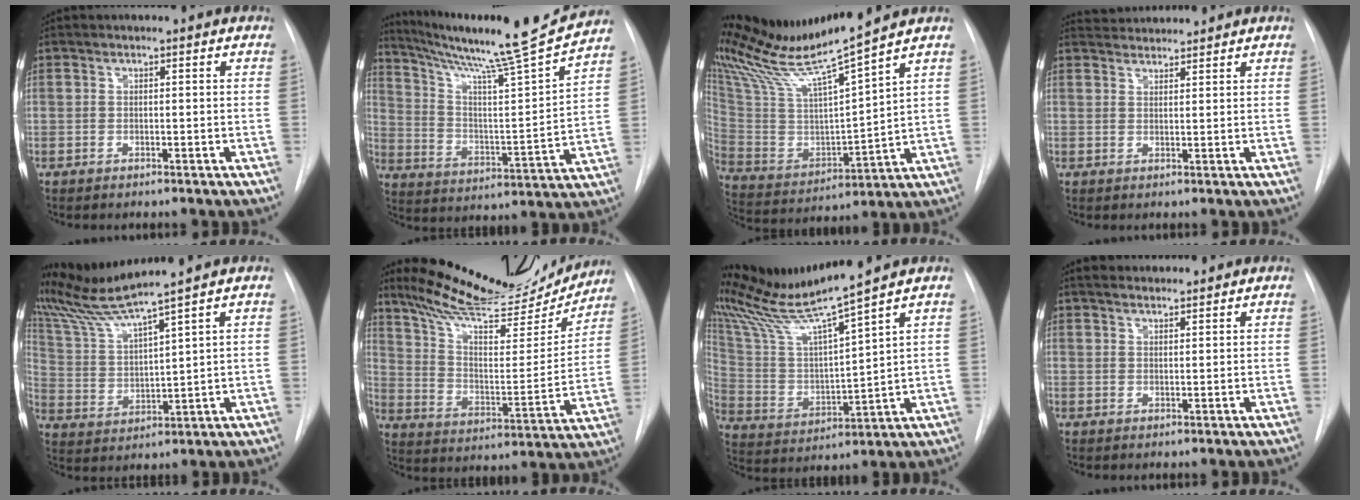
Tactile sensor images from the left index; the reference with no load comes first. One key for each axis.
{"total": 20.5, "fx": 18.0, "fy": -1.7, "fz": 9.6, "tx": -0.162, "ty": -0.043, "tz": 0.275}
{"total": 16.3, "fx": 14.4, "fy": -2.1, "fz": 7.2, "tx": -0.145, "ty": -0.029, "tz": 0.269}
{"total": 3.9, "fx": 3.9, "fy": 0.2, "fz": 0.1, "tx": -0.008, "ty": 0.028, "tz": 0.070}
{"total": 9.4, "fx": 8.4, "fy": -2.7, "fz": 3.3, "tx": -0.077, "ty": -0.006, "tz": 0.173}
{"total": 22.9, "fx": 20.8, "fy": 4.7, "fz": 8.4, "tx": -0.134, "ty": -0.030, "tz": 0.304}
{"total": 12.7, "fx": 11.4, "fy": -2.7, "fz": 5.0, "tx": -0.102, "ty": -0.014, "tz": 0.225}
{"total": 4.5, "fx": 4.1, "fy": 1.1, "fz": 1.3, "tx": -0.017, "ty": 0.029, "tz": 0.066}